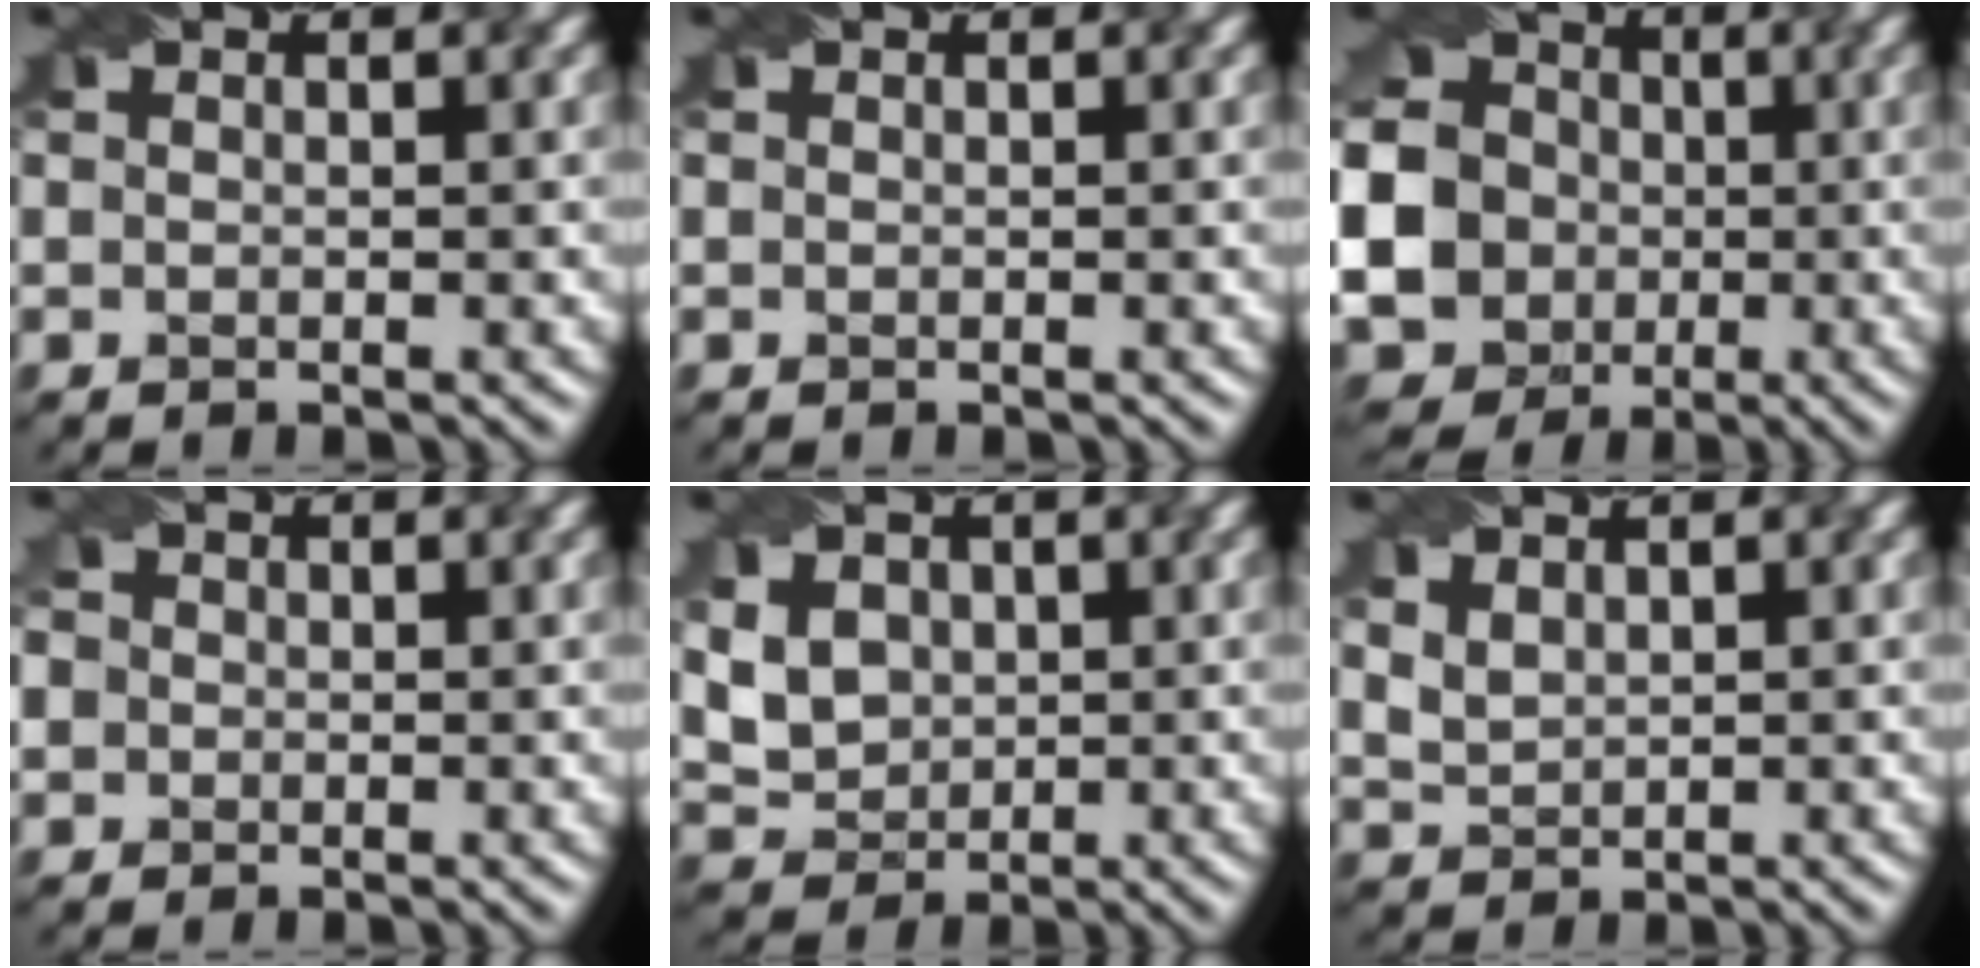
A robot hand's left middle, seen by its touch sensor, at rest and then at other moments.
{"total": 0.0}
{"total": 17.8, "force": [-1.8, 16.5, 6.2], "torque": [-0.181, 0.008, -0.063]}
{"total": 3.9, "force": [0.9, 3.5, 1.4], "torque": [-0.027, 0.031, -0.002]}
{"total": 4.1, "force": [1.3, 3.4, 2.0], "torque": [-0.062, 0.007, 0.034]}
{"total": 2.4, "force": [1.6, 1.4, 1.1], "torque": [-0.038, 0.007, 0.041]}